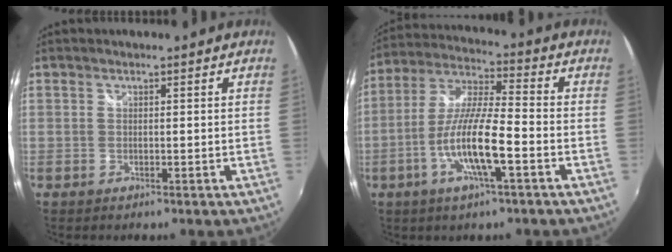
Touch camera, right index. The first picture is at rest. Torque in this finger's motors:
{"motor_torque": [1.87, -0.27, 1.06, 0.21]}